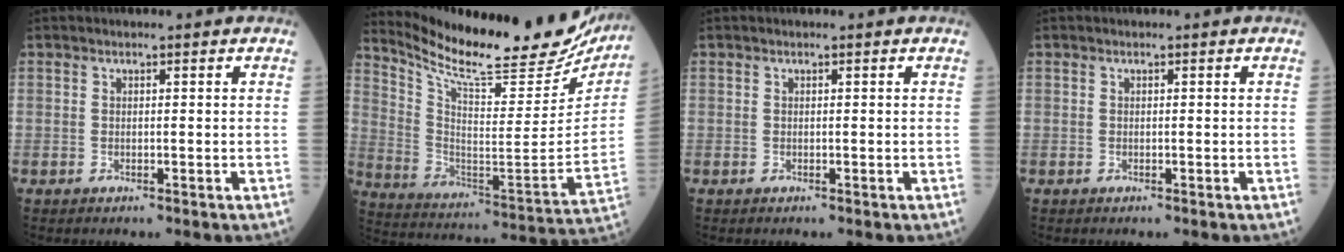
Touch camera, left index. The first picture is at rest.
{"total": 26.7, "force": [23.7, 5.2, 11.1], "torque": [-0.193, -0.068, 0.333]}
{"total": 0.0}
{"total": 0.0}